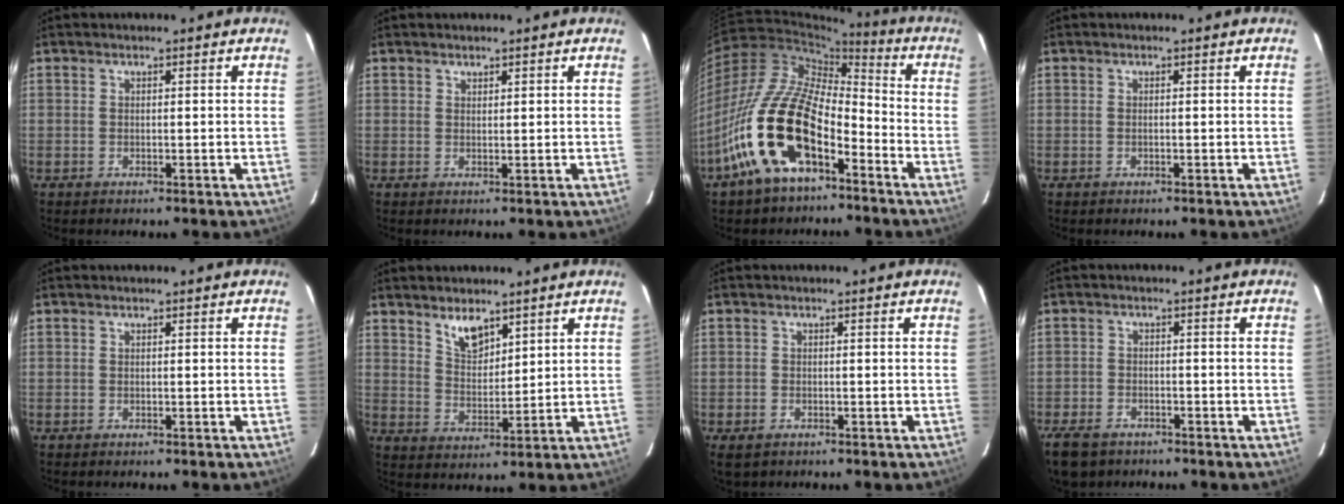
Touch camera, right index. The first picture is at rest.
{"total": 0.9, "force": [0.7, 0.4, 0.1], "torque": [-0.001, 0.002, 0.014]}
{"total": 19.5, "force": [-10.3, 8.8, 13.9], "torque": [-0.276, 0.004, -0.200]}
{"total": 0.0}
{"total": 0.0}
{"total": 6.1, "force": [4.4, 2.6, 3.3], "torque": [-0.053, 0.003, 0.087]}
{"total": 3.0, "force": [-1.7, 2.0, 1.4], "torque": [-0.029, -0.008, -0.028]}
{"total": 8.6, "force": [-6.0, 5.1, 3.5], "torque": [-0.105, -0.010, -0.107]}